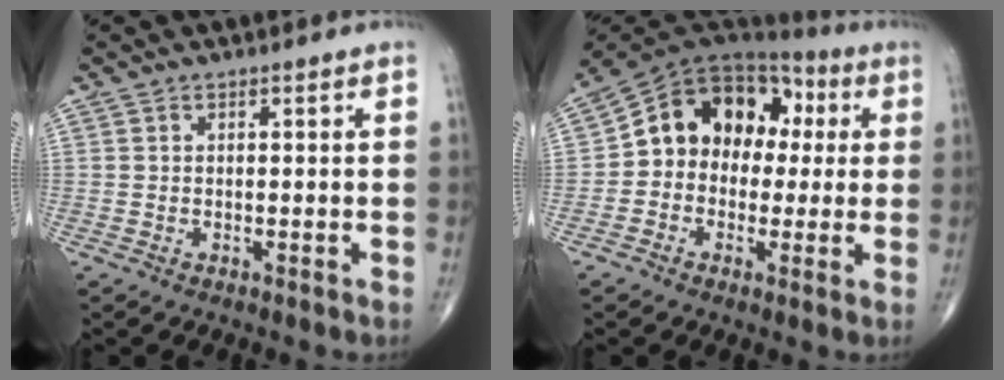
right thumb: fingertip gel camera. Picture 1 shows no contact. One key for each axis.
{"total": 15.2, "fx": 1.2, "fy": 11.8, "fz": 9.6, "tx": -0.115, "ty": 0.048, "tz": 0.008}